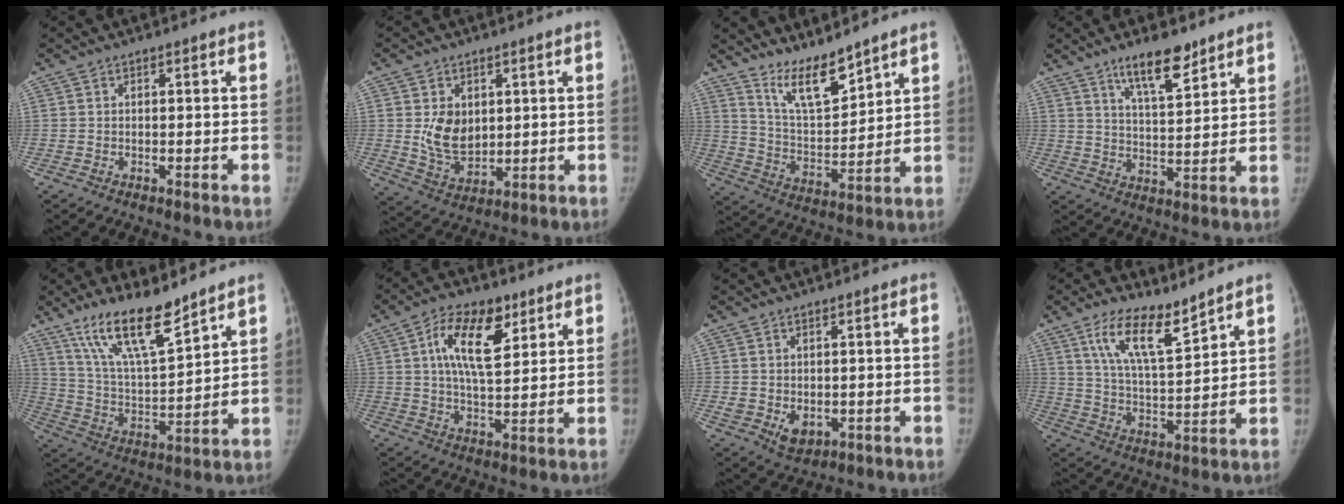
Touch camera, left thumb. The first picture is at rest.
{"total": 8.9, "force": [1.8, 6.3, 6.0], "torque": [-0.072, -0.021, 0.048]}
{"total": 10.3, "force": [8.6, 2.4, 5.2], "torque": [-0.077, -0.074, 0.172]}
{"total": 9.9, "force": [7.0, 2.8, 6.4], "torque": [-0.089, -0.047, 0.122]}
{"total": 15.9, "force": [11.5, 3.9, 10.3], "torque": [-0.165, -0.066, 0.223]}
{"total": 12.6, "force": [5.2, 6.0, 9.8], "torque": [-0.146, -0.018, 0.089]}
{"total": 4.9, "force": [-0.6, 3.5, 3.3], "torque": [-0.038, -0.010, 0.006]}
{"total": 11.7, "force": [8.0, 3.3, 7.9], "torque": [-0.129, -0.054, 0.156]}